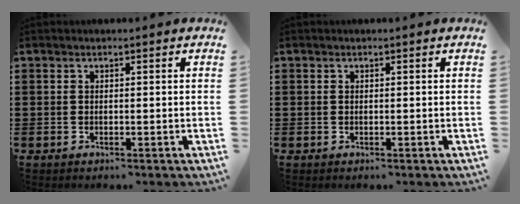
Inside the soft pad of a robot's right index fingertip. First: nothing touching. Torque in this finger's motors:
{"motor_torque": [0.52, 0.49, -0.12, -0.11]}